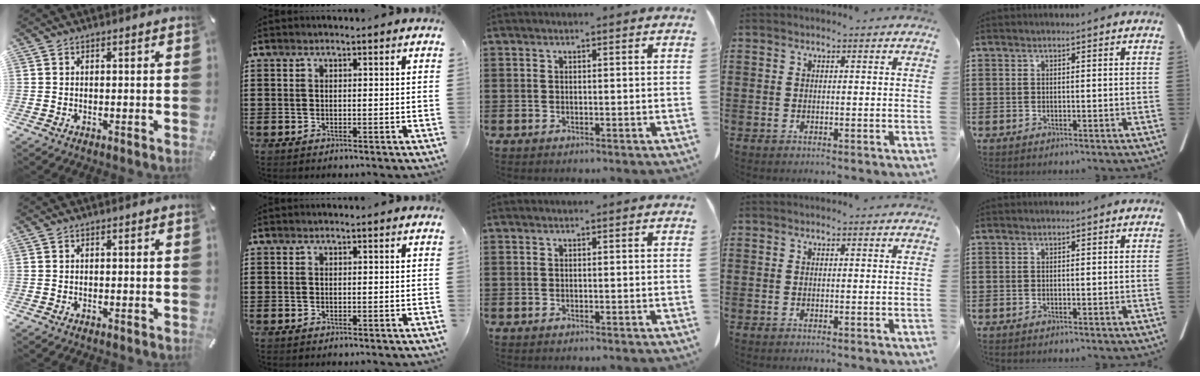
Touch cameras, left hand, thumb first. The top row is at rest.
{}